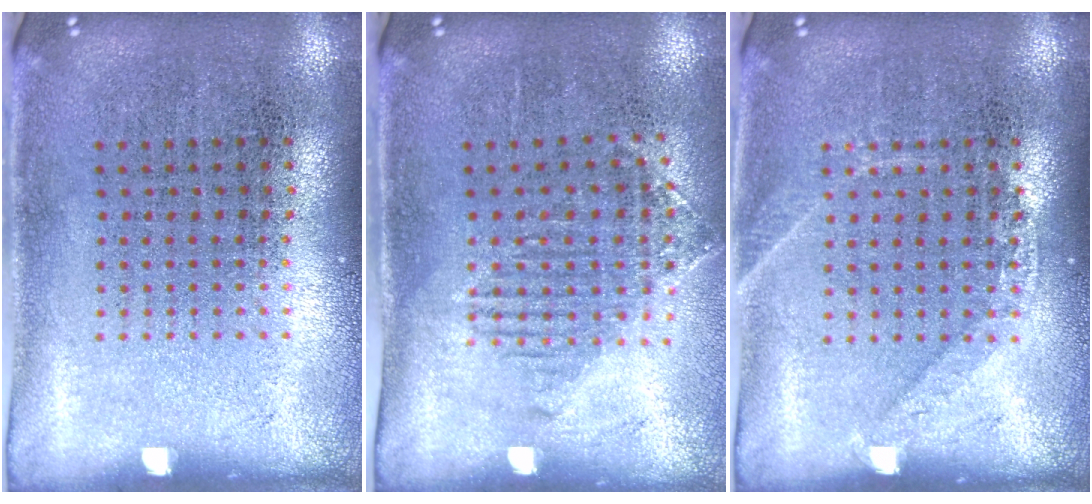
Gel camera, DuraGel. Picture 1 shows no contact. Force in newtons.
{"total": 1.2, "press": 1.1, "slide": 0.5}
{"total": 1.4, "press": 1.3, "slide": 0.2}